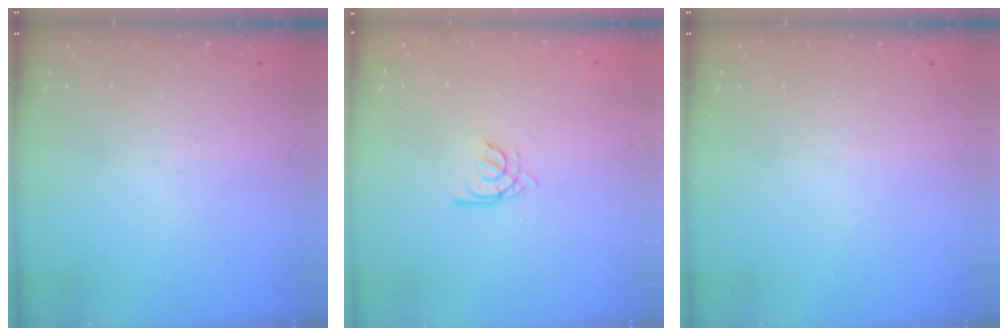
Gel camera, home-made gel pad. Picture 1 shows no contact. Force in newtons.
{"total": 3.6, "press": 3.6, "slide": 0.4}
{"total": 0.0}